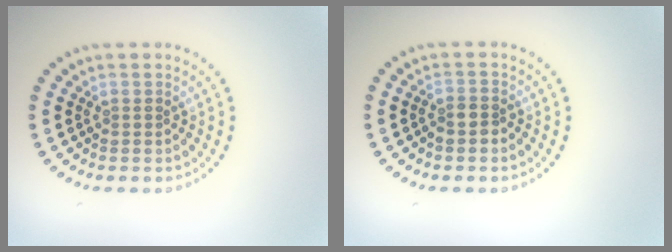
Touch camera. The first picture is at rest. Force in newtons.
{"total": 1.5, "press": 1.3, "slide": 0.7}